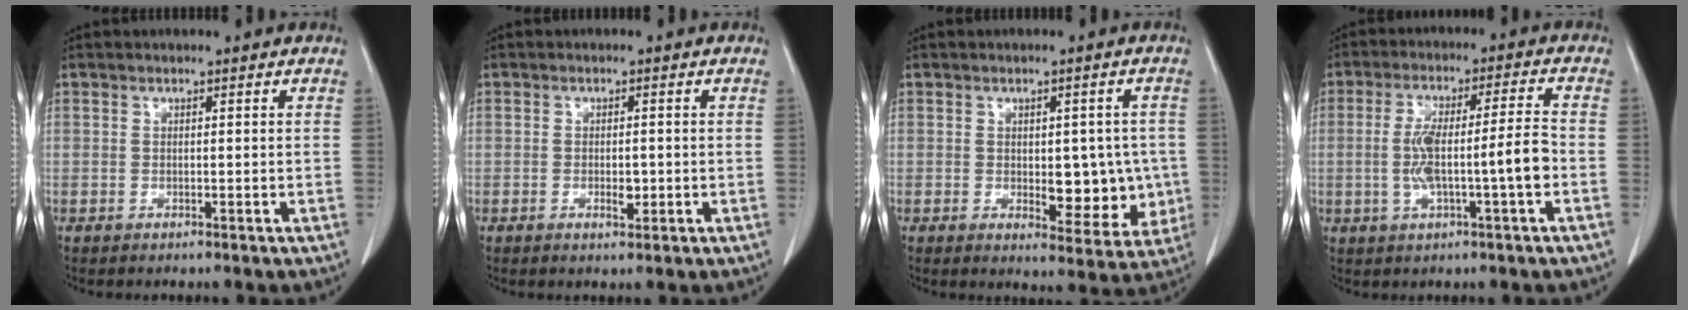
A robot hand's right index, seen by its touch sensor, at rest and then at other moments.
{"total": 2.1, "force": [-0.5, 0.9, 1.8], "torque": [-0.031, -0.002, -0.004]}
{"total": 8.8, "force": [-0.7, 4.5, 7.6], "torque": [-0.078, 0.002, 0.002]}
{"total": 9.4, "force": [-1.8, 0.6, 9.2], "torque": [-0.172, 0.018, -0.028]}